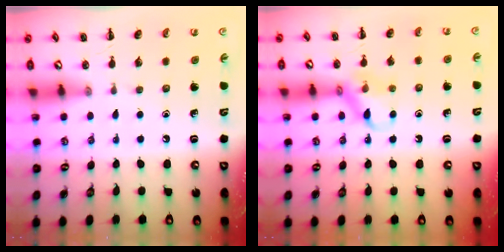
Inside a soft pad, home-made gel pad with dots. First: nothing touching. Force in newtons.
{"total": 11.0, "press": 10.9, "slide": 1.3}